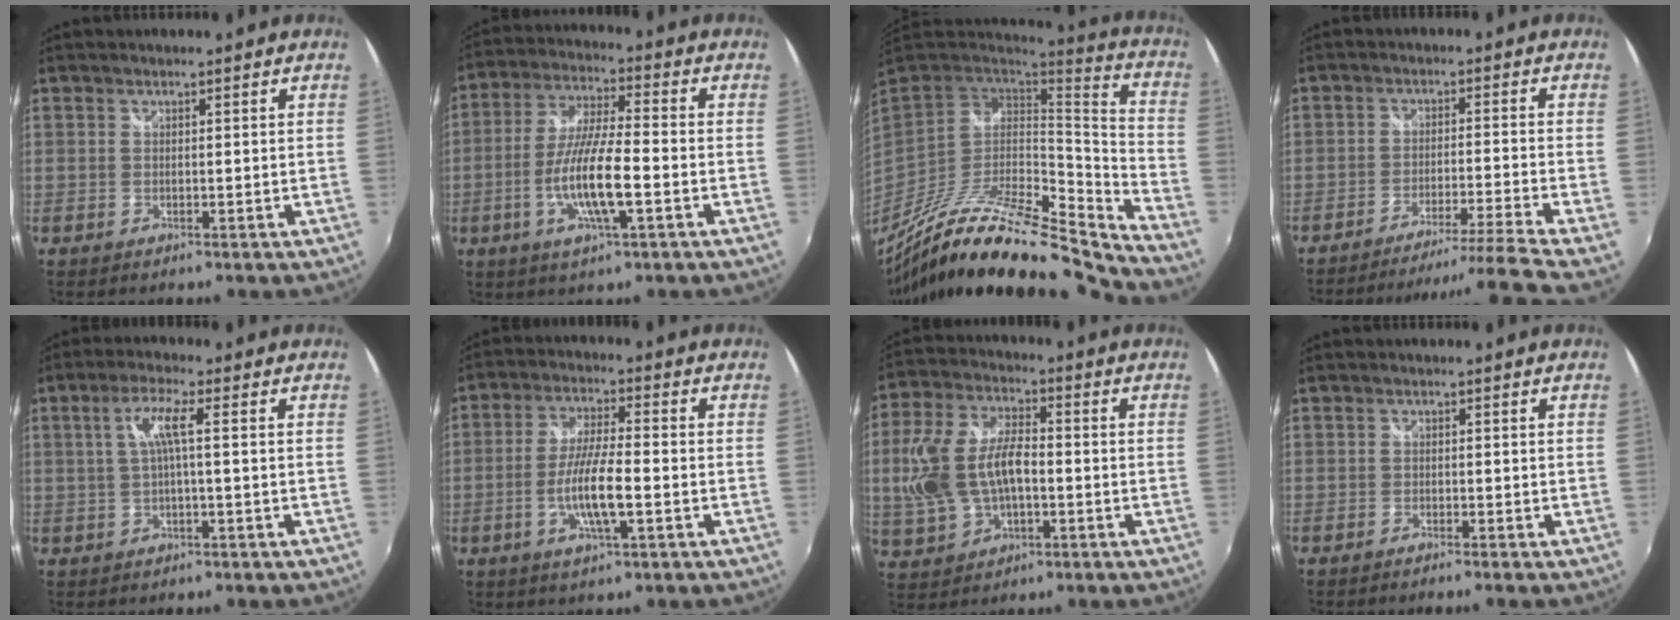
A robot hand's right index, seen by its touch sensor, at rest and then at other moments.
{"total": 11.9, "force": [-3.6, 1.9, 11.1], "torque": [-0.223, -0.007, -0.068]}
{"total": 24.8, "force": [-21.4, 4.1, 11.8], "torque": [-0.189, -0.030, -0.366]}
{"total": 12.9, "force": [-11.4, -4.5, 4.2], "torque": [-0.074, -0.006, -0.179]}
{"total": 4.6, "force": [0.3, 0.2, 4.6], "torque": [-0.091, 0.005, 0.009]}
{"total": 8.7, "force": [-2.6, 1.4, 8.2], "torque": [-0.160, -0.005, -0.049]}
{"total": 14.0, "force": [-1.3, 8.0, 11.4], "torque": [-0.252, 0.011, -0.017]}
{"total": 1.1, "force": [-1.0, -0.1, 0.4], "torque": [-0.013, -0.005, -0.022]}